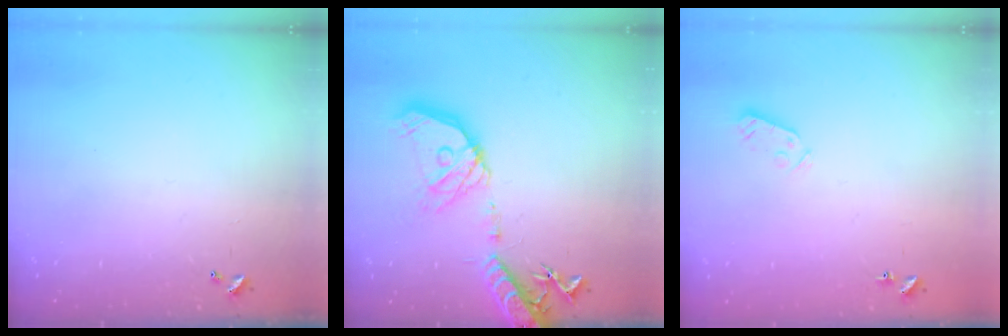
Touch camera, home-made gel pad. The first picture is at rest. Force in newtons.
{"total": 22.7, "press": 22.4, "slide": 3.8}
{"total": 3.5, "press": 3.5, "slide": 0.4}